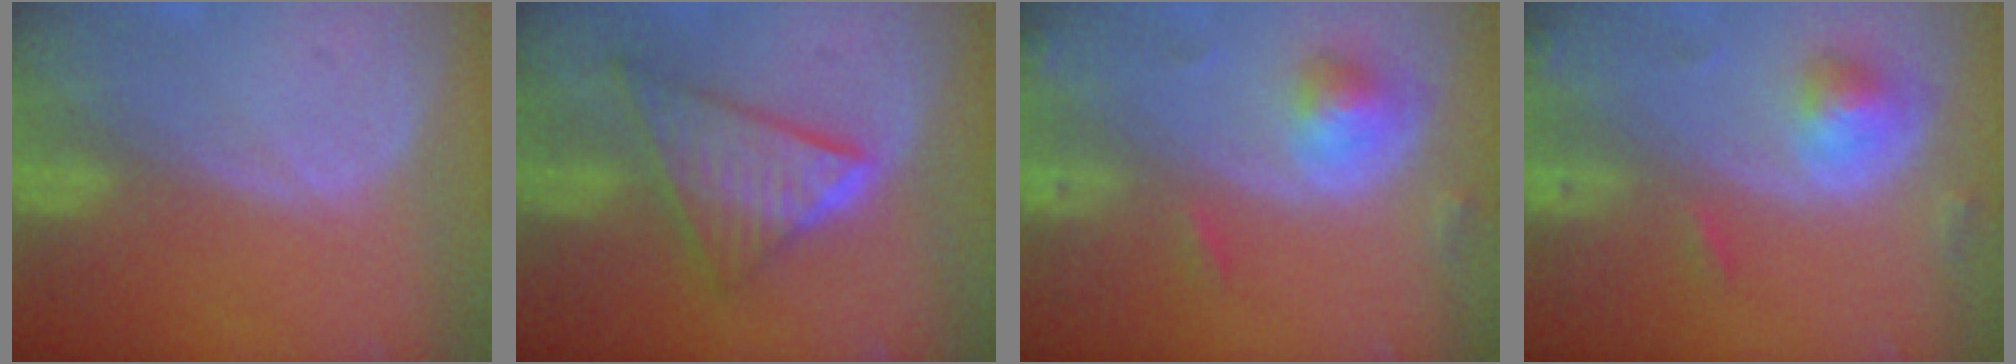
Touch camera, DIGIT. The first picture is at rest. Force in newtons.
{"total": 8.6, "press": 8.6, "slide": 0.5}
{"total": 4.8, "press": 4.6, "slide": 1.1}
{"total": 4.8, "press": 4.6, "slide": 1.1}